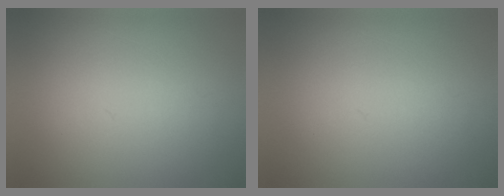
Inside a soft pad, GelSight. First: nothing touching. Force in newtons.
{"total": 0.0}